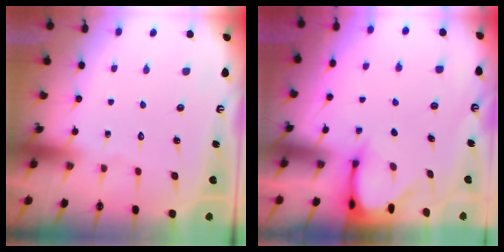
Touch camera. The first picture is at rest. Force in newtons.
{"total": 3.7, "press": 3.7, "slide": 0.3}